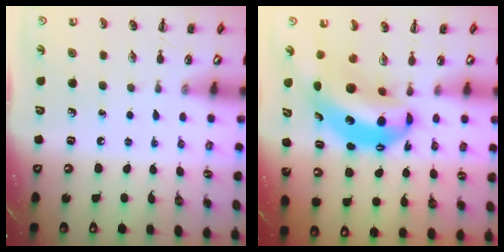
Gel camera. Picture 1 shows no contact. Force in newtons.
{"total": 9.8, "press": 9.5, "slide": 2.4}